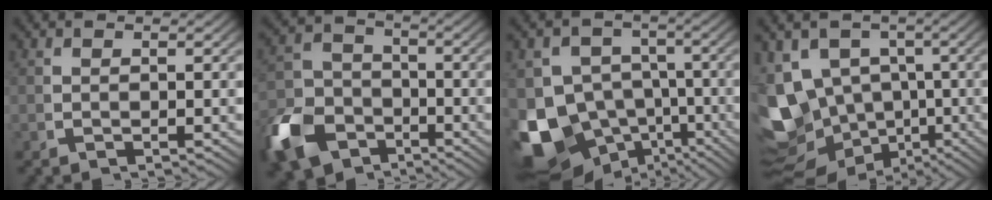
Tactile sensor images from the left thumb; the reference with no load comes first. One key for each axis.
{"total": 10.5, "fx": -5.2, "fy": 7.8, "fz": 4.7, "tx": -0.085, "ty": -0.044, "tz": -0.080}
{"total": 17.6, "fx": -5.6, "fy": 13.7, "fz": 9.5, "tx": -0.207, "ty": -0.103, "tz": -0.059}
{"total": 17.3, "fx": -3.8, "fy": 14.6, "fz": 8.6, "tx": -0.223, "ty": -0.098, "tz": -0.035}